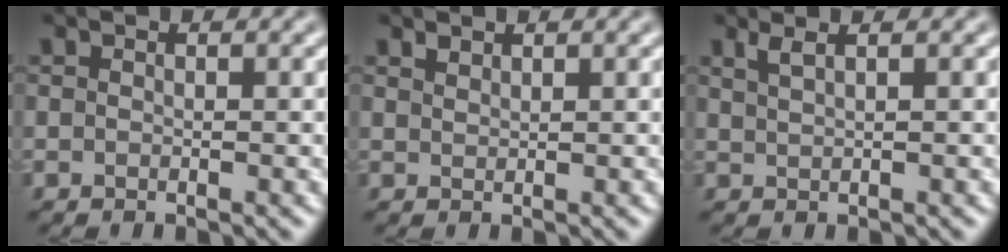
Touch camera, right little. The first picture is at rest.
{"total": 1.1, "force": [1.1, -0.1, -0.3], "torque": [-0.001, 0.003, 0.020]}
{"total": 1.7, "force": [1.2, -1.2, 0.0], "torque": [-0.005, 0.007, 0.024]}